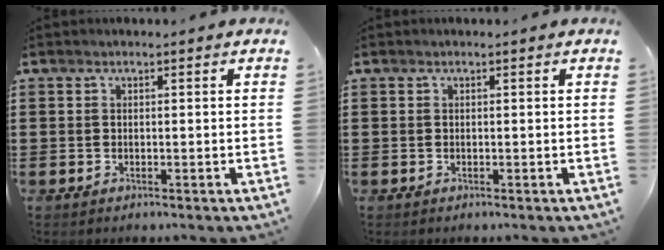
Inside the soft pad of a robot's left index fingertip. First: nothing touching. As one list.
[{"total": 0.0}]